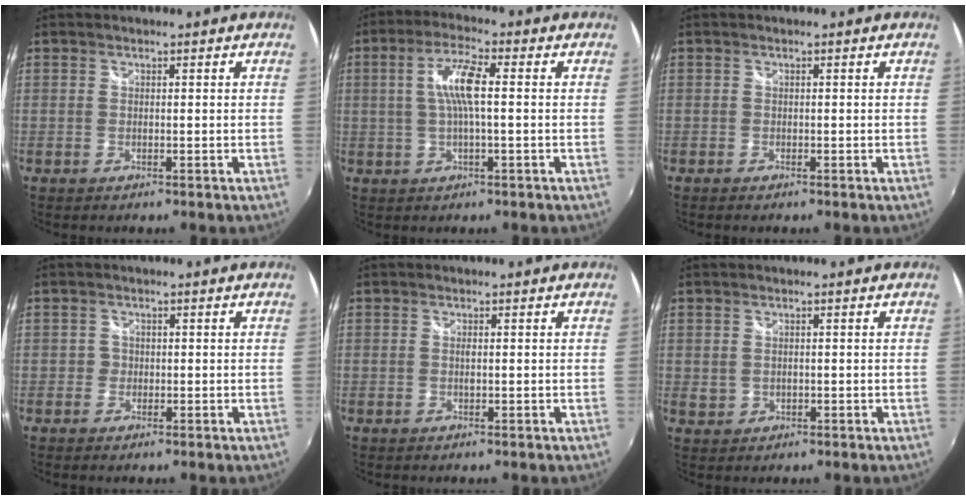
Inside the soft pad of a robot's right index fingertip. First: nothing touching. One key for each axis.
{"total": 7.1, "fx": 0.5, "fy": 1.0, "fz": 7.0, "tx": -0.136, "ty": 0.007, "tz": 0.011}
{"total": 0.6, "fx": -0.5, "fy": 0.3, "fz": 0.2, "tx": -0.005, "ty": -0.003, "tz": -0.011}
{"total": 1.3, "fx": -0.6, "fy": 1.2, "fz": 0.0, "tx": 0.000, "ty": 0.001, "tz": -0.012}
{"total": 0.7, "fx": 0.0, "fy": 0.1, "fz": 0.7, "tx": -0.014, "ty": 0.000, "tz": -0.001}
{"total": 2.0, "fx": 0.2, "fy": 1.7, "fz": 1.0, "tx": -0.019, "ty": -0.001, "tz": 0.006}